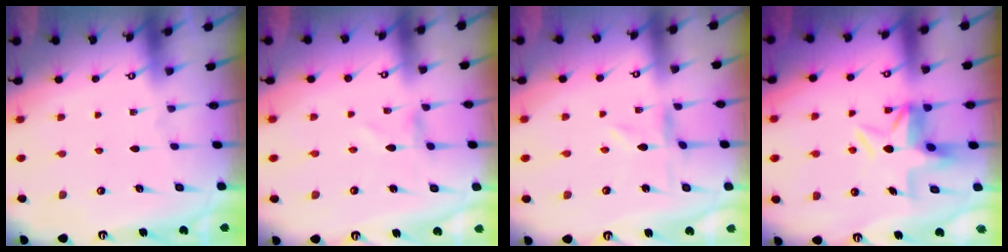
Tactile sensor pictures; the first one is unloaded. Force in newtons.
{"total": 0.0}
{"total": 0.6, "press": 0.6, "slide": 0.2}
{"total": 7.3, "press": 7.3, "slide": 0.3}